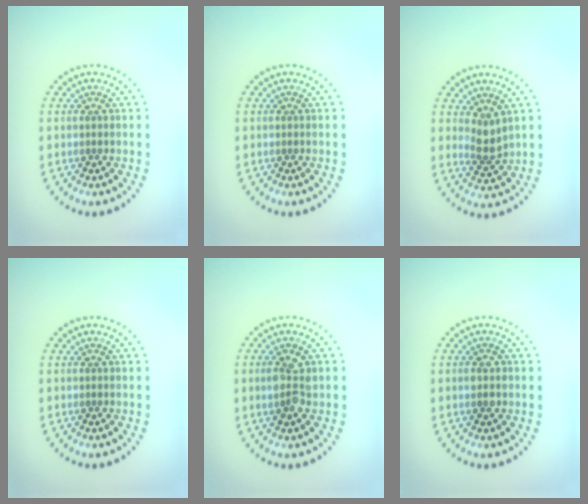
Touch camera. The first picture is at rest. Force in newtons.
{"total": 0.0}
{"total": 2.1, "press": 1.6, "slide": 1.3}
{"total": 0.0}
{"total": 2.6, "press": 2.5, "slide": 0.7}
{"total": 1.7, "press": 1.7, "slide": 0.1}